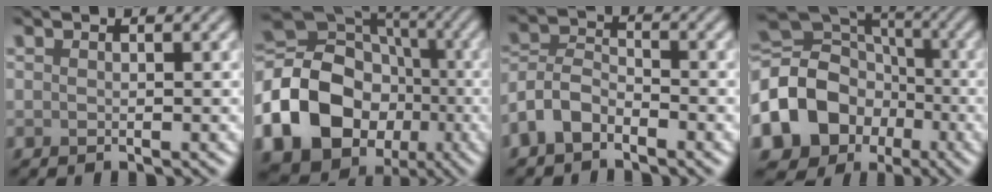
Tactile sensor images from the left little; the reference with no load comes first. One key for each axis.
{"total": 17.4, "fx": -5.2, "fy": 14.1, "fz": 8.6, "tx": -0.199, "ty": -0.008, "tz": -0.117}
{"total": 3.8, "fx": -2.4, "fy": 2.0, "fz": 2.1, "tx": -0.042, "ty": 0.007, "tz": -0.061}
{"total": 11.7, "fx": -3.8, "fy": 9.7, "fz": 5.5, "tx": -0.120, "ty": -0.009, "tz": -0.086}